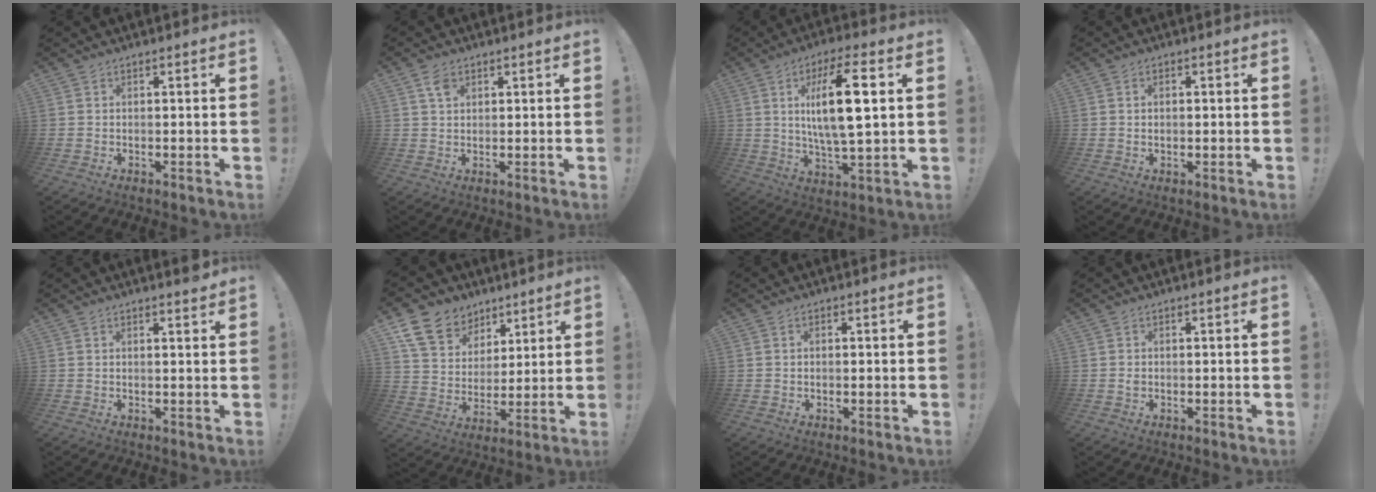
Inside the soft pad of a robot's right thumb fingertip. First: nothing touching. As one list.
[{"total": 3.5, "force": [1.8, 2.3, 2.0], "torque": [-0.035, 0.000, 0.033]}, {"total": 15.5, "force": [3.3, 3.9, 14.7], "torque": [-0.256, -0.005, 0.043]}, {"total": 1.4, "force": [0.3, 0.9, 1.1], "torque": [-0.017, 0.002, 0.003]}, {"total": 1.9, "force": [1.7, -0.4, 0.9], "torque": [0.002, -0.018, 0.025]}, {"total": 13.8, "force": [8.6, 9.9, 4.5], "torque": [-0.077, -0.049, 0.169]}, {"total": 0.8, "force": [0.1, 0.5, 0.6], "torque": [-0.008, 0.000, 0.000]}, {"total": 0.7, "force": [-0.2, 0.6, 0.3], "torque": [-0.010, 0.005, -0.003]}]